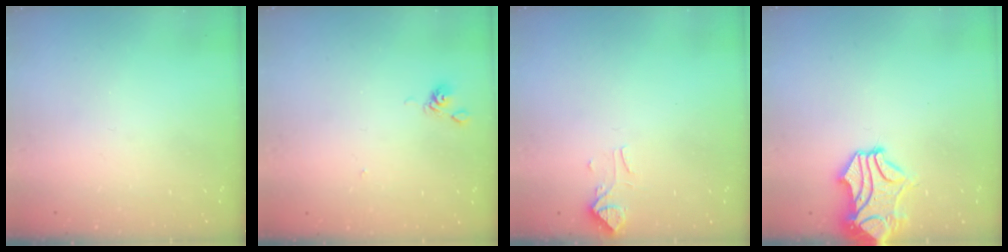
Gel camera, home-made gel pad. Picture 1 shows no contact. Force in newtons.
{"total": 7.8, "press": 7.8, "slide": 0.2}
{"total": 2.6, "press": 2.5, "slide": 0.6}
{"total": 2.4, "press": 2.1, "slide": 1.2}